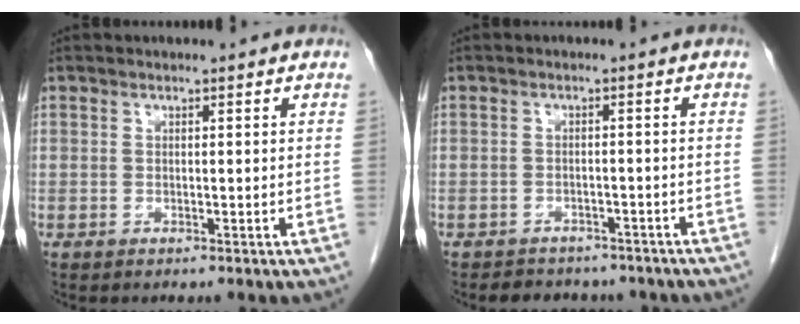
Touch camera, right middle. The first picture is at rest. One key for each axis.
{"total": 7.9, "fx": -6.8, "fy": 3.5, "fz": 2.0, "tx": -0.029, "ty": 0.008, "tz": -0.075}